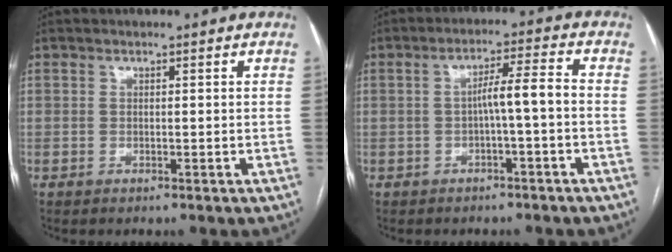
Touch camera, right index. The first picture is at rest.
{"total": 4.9, "force": [-1.0, 0.0, 4.8], "torque": [-0.077, 0.018, -0.014]}